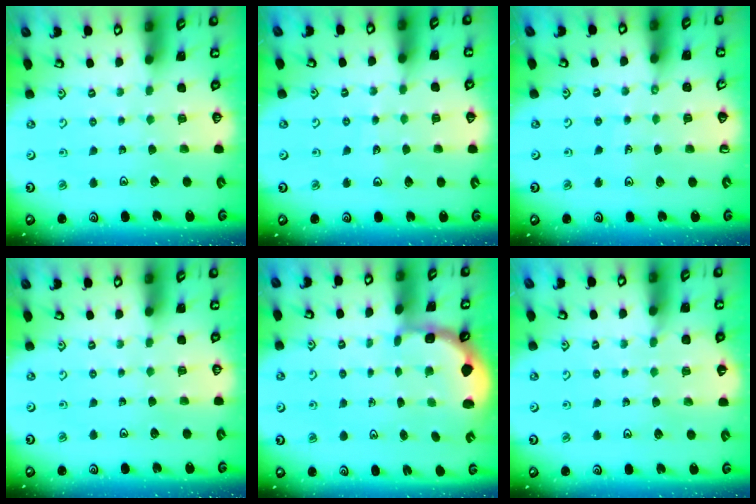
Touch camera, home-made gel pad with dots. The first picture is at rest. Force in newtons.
{"total": 5.4, "press": 4.7, "slide": 2.7}
{"total": 3.3, "press": 3.0, "slide": 1.3}
{"total": 0.0}
{"total": 2.0, "press": 1.6, "slide": 1.2}
{"total": 3.4, "press": 3.4, "slide": 0.4}